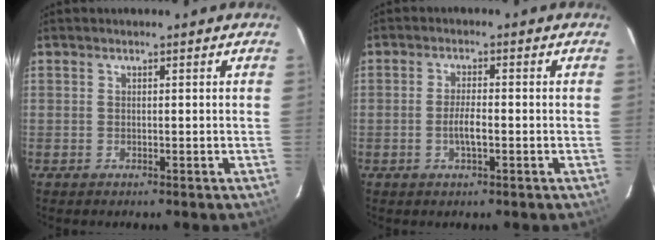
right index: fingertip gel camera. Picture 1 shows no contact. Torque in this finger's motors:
{"motor_torque": [0.46, -0.24, 0.16, 0.07]}